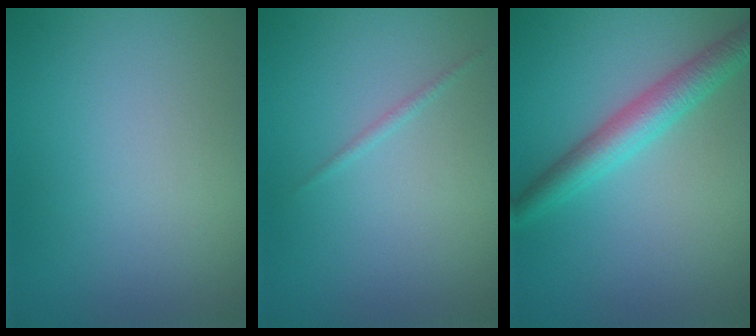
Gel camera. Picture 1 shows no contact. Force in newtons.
{"total": 0.5, "press": 0.5, "slide": 0.0}
{"total": 4.0, "press": 4.0, "slide": 0.0}